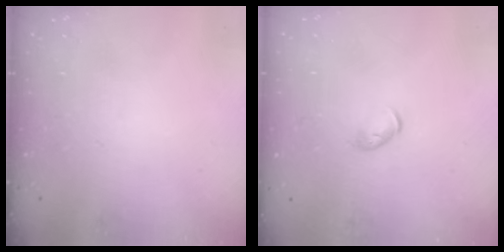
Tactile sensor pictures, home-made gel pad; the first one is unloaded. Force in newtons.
{"total": 5.0, "press": 4.9, "slide": 1.1}